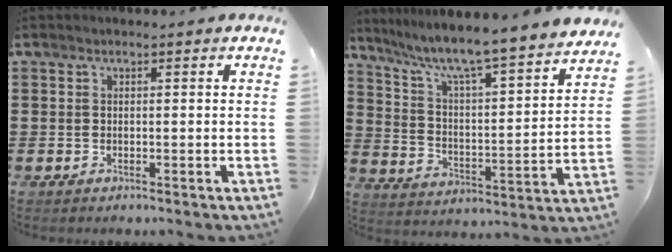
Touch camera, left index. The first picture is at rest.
{"total": 6.3, "force": [5.5, -0.5, 3.0], "torque": [-0.083, -0.052, 0.083]}